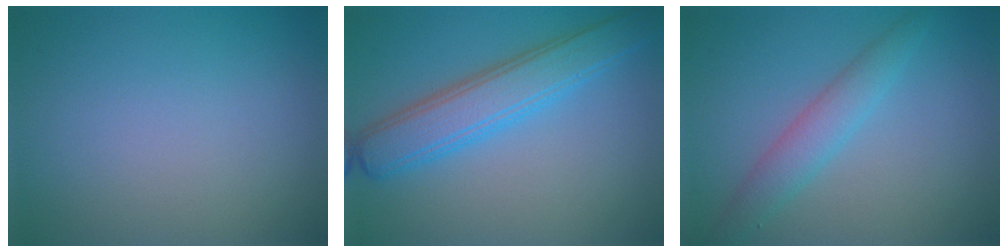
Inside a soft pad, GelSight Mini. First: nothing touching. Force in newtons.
{"total": 4.9, "press": 4.9, "slide": 0.2}
{"total": 2.8, "press": 2.8, "slide": 0.0}